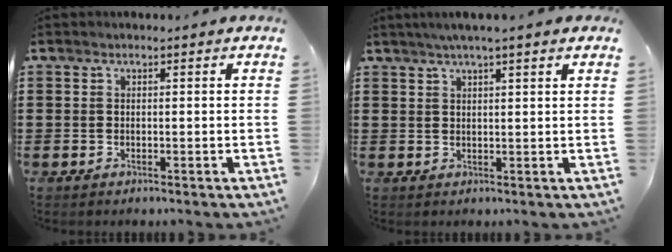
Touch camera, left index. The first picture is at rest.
{"total": 2.6, "force": [2.1, -0.2, 1.5], "torque": [-0.035, 0.003, 0.037]}